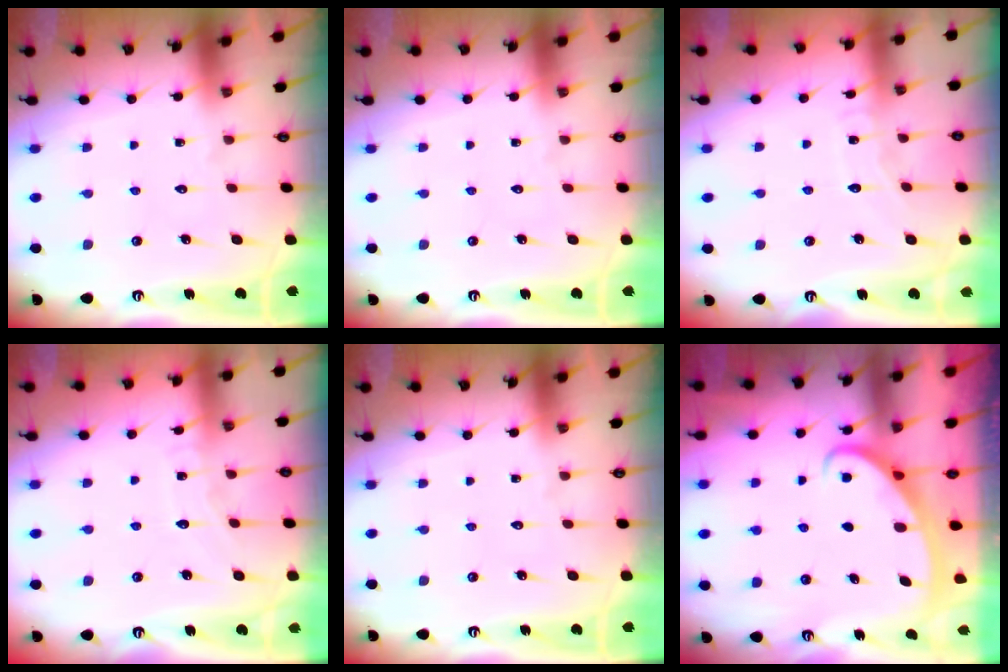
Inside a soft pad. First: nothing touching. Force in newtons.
{"total": 0.0}
{"total": 5.7, "press": 5.7, "slide": 0.5}
{"total": 5.6, "press": 5.6, "slide": 0.2}
{"total": 0.0}
{"total": 2.5, "press": 2.5, "slide": 0.4}